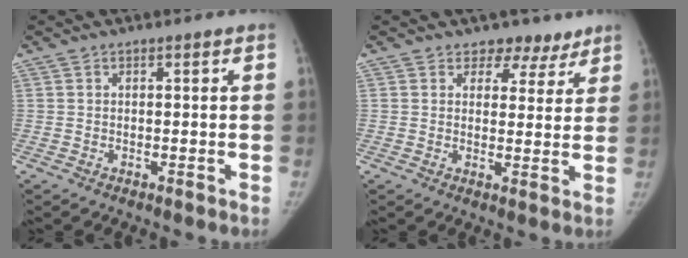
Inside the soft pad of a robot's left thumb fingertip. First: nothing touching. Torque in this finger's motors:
{"motor_torque": [-0.07, 0.00, 0.25, 0.23, -0.02]}